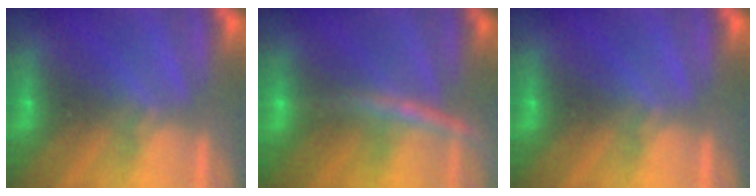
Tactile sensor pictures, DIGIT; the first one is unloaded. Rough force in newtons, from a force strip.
{"total": 2.8}
{"total": 0.0}